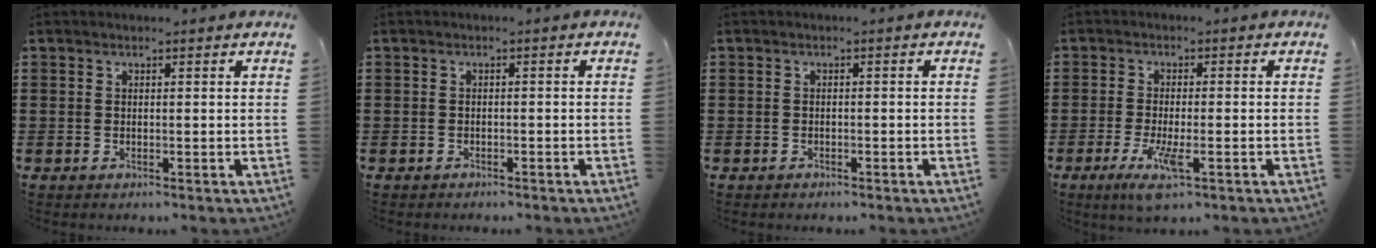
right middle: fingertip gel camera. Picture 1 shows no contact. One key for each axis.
{"total": 0.7, "fx": -0.7, "fy": 0.3, "fz": 0.0, "tx": -0.001, "ty": 0.001, "tz": -0.016}
{"total": 0.8, "fx": -0.6, "fy": 0.5, "fz": -0.1, "tx": 0.001, "ty": 0.004, "tz": -0.015}
{"total": 5.2, "fx": -2.1, "fy": 0.9, "fz": 4.6, "tx": -0.101, "ty": -0.019, "tz": -0.039}